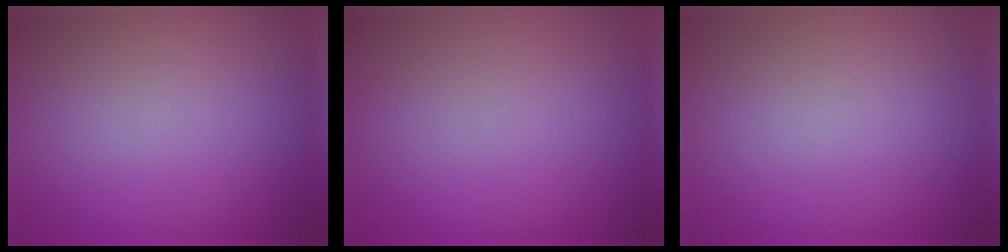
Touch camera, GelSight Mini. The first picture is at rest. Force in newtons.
{"total": 0.0}
{"total": 0.0}